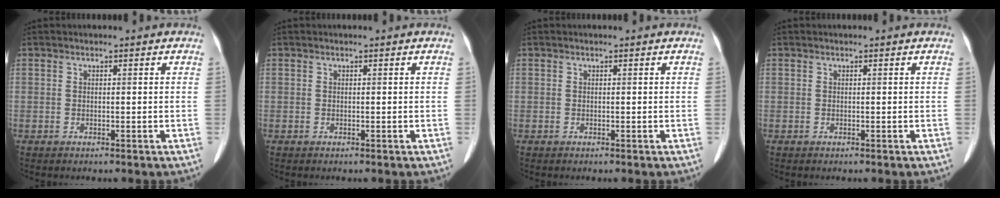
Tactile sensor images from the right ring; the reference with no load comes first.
{"total": 0.0}
{"total": 0.0}
{"total": 0.0}